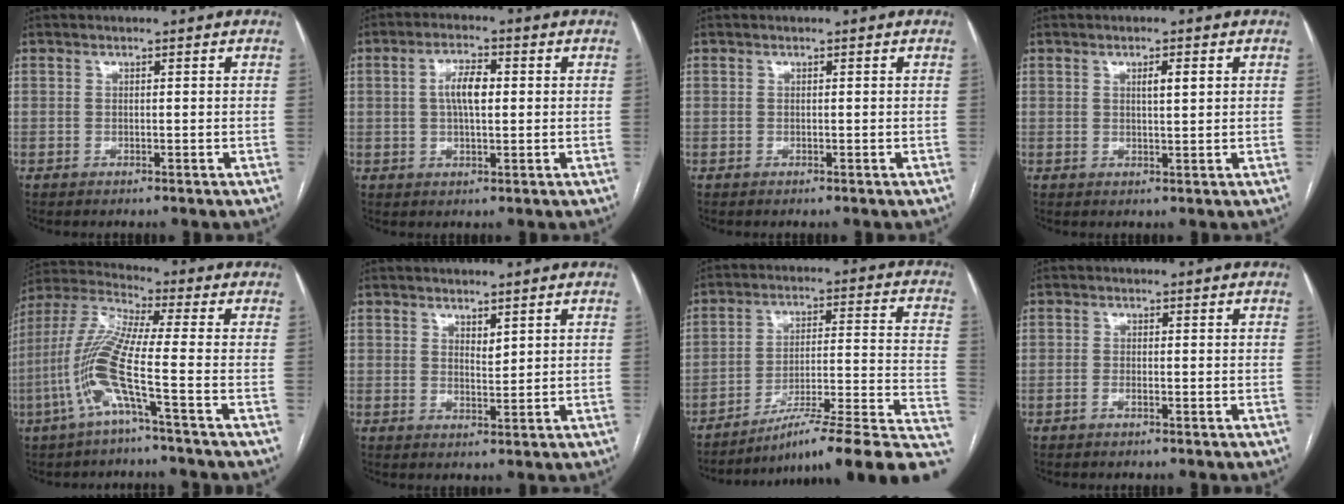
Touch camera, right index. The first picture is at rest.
{"total": 5.1, "force": [0.6, 1.8, 4.7], "torque": [-0.091, 0.011, 0.010]}
{"total": 0.0}
{"total": 2.2, "force": [0.8, 0.4, 2.1], "torque": [-0.034, -0.001, 0.012]}
{"total": 11.6, "force": [-4.2, -0.5, 10.9], "torque": [-0.241, 0.003, -0.093]}
{"total": 1.7, "force": [1.1, 0.7, 1.0], "torque": [-0.017, -0.007, 0.025]}
{"total": 20.5, "force": [-15.4, 0.5, 13.6], "torque": [-0.116, 0.036, -0.225]}
{"total": 0.9, "force": [-0.6, 0.2, 0.6], "torque": [-0.012, 0.002, -0.011]}